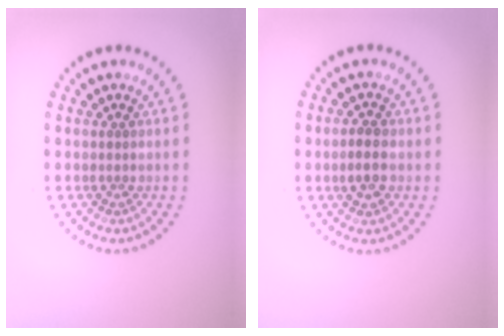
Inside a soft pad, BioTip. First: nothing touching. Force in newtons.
{"total": 2.2, "press": 2.2, "slide": 0.1}